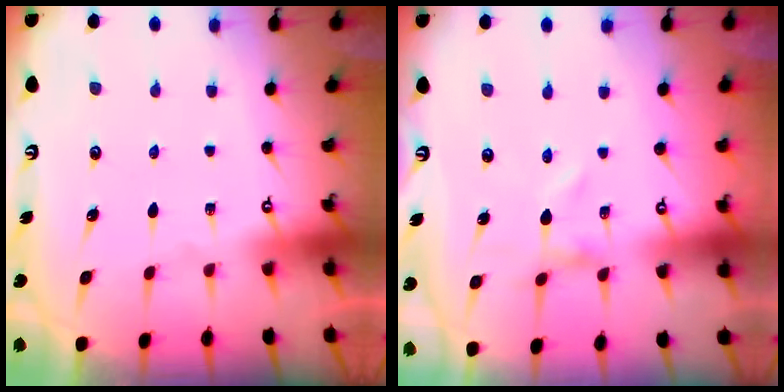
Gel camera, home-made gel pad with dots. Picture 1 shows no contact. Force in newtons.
{"total": 0.0}